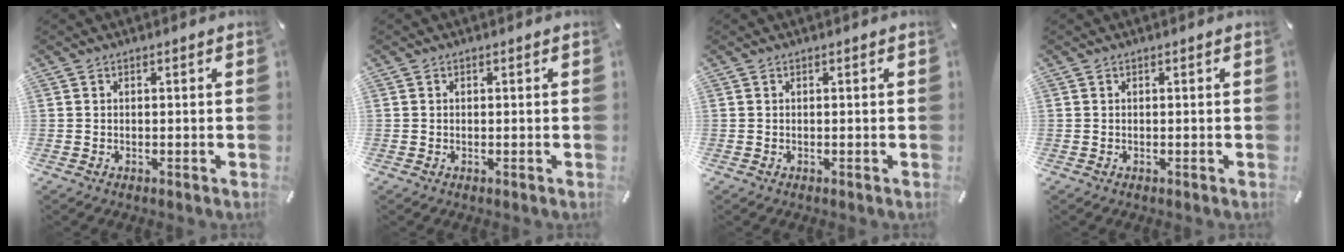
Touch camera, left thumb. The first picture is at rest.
{"total": 0.0}
{"total": 0.0}
{"total": 0.0}